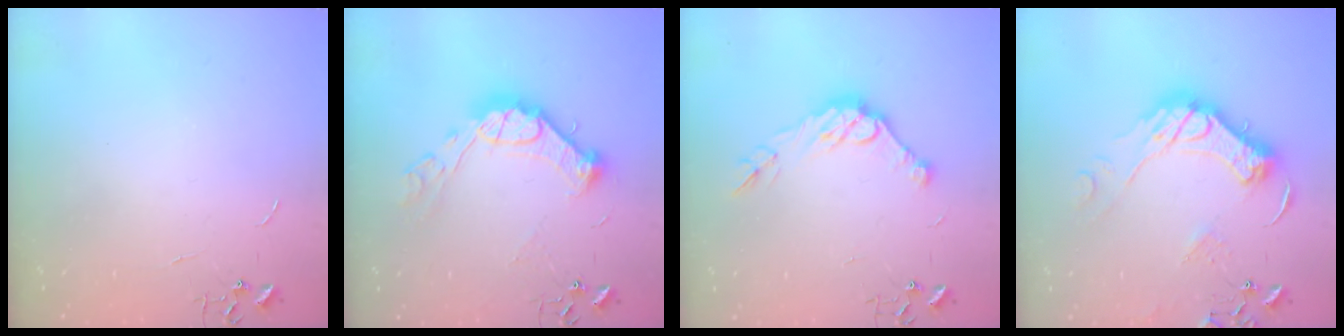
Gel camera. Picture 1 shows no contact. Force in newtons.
{"total": 15.8, "press": 15.6, "slide": 1.9}
{"total": 12.0, "press": 12.0, "slide": 1.0}
{"total": 17.8, "press": 17.8, "slide": 1.3}